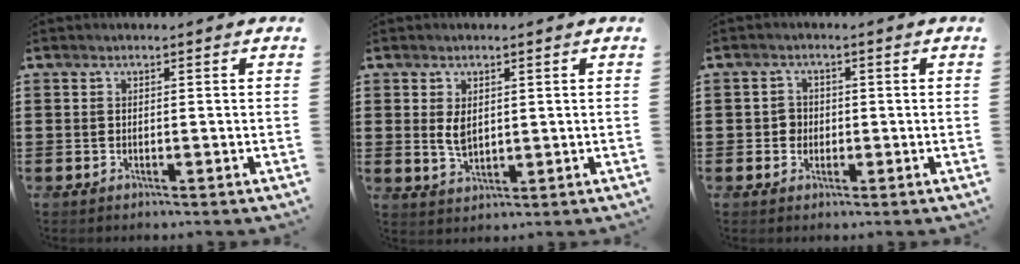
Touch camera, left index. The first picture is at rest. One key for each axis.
{"total": 3.6, "fx": 0.6, "fy": 2.3, "fz": 2.7, "tx": -0.057, "ty": 0.006, "tz": 0.011}
{"total": 2.3, "fx": -0.2, "fy": 2.1, "fz": 0.8, "tx": -0.025, "ty": 0.005, "tz": -0.006}